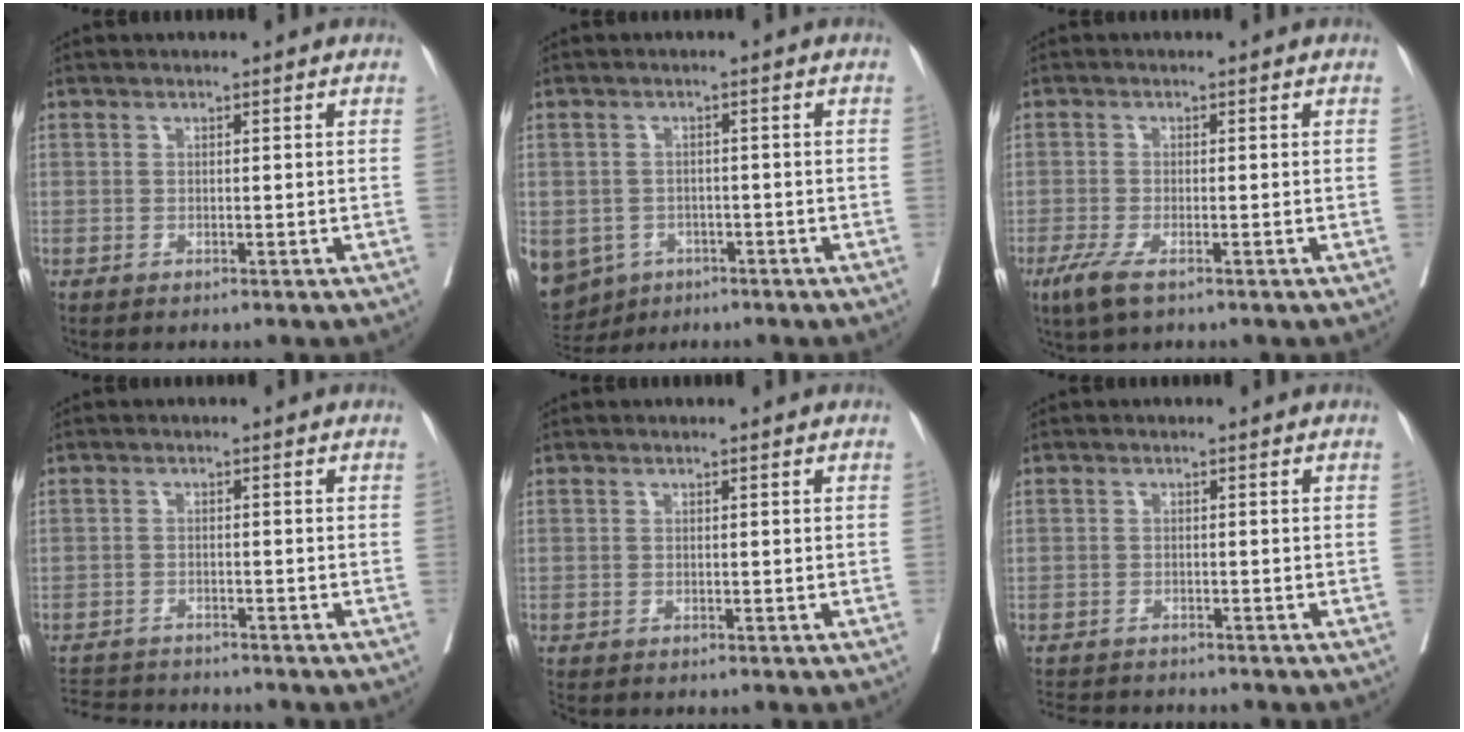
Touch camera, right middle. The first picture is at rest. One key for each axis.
{"total": 12.9, "fx": -6.3, "fy": 10.5, "fz": 4.2, "tx": -0.129, "ty": -0.003, "tz": -0.080}
{"total": 3.9, "fx": -2.4, "fy": 0.9, "fz": 3.0, "tx": -0.065, "ty": -0.009, "tz": -0.044}
{"total": 6.6, "fx": -6.4, "fy": 1.5, "fz": 0.8, "tx": -0.009, "ty": 0.000, "tz": -0.103}
{"total": 1.0, "fx": -0.9, "fy": 0.3, "fz": 0.2, "tx": -0.010, "ty": -0.003, "tz": -0.020}
{"total": 5.9, "fx": -5.3, "fy": 2.5, "fz": 1.0, "tx": -0.010, "ty": -0.004, "tz": -0.082}